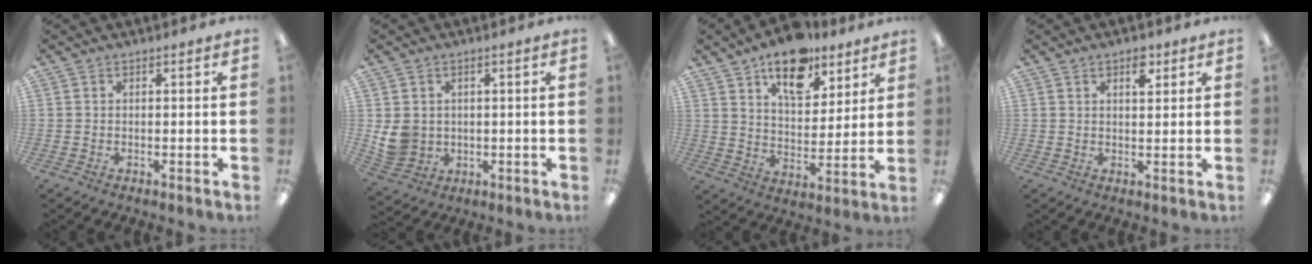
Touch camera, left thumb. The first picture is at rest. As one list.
[{"total": 5.8, "force": [1.0, 5.4, 2.0], "torque": [-0.037, 0.005, 0.023]}, {"total": 15.6, "force": [11.0, 7.8, 7.8], "torque": [-0.104, -0.059, 0.191]}, {"total": 4.0, "force": [2.5, 1.8, 2.6], "torque": [-0.025, -0.009, 0.036]}]